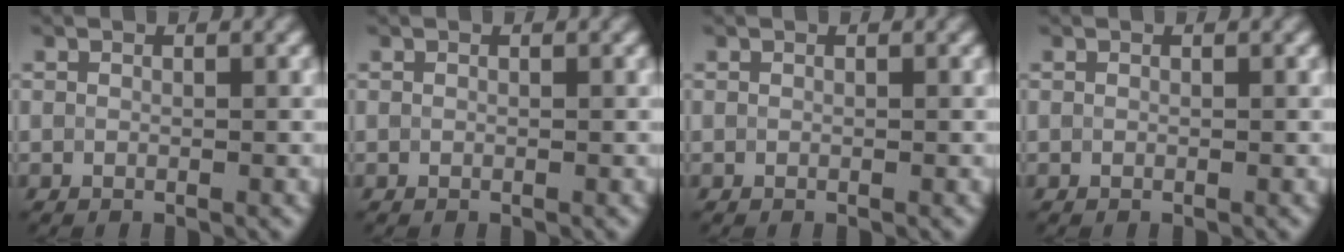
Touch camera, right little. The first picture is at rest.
{"total": 0.0}
{"total": 0.0}
{"total": 0.0}